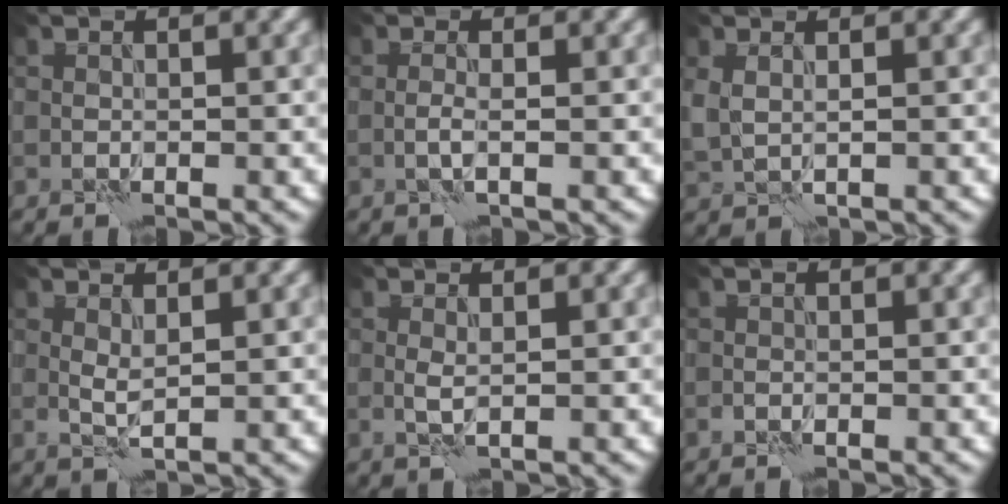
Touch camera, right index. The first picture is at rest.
{"total": 1.0, "force": [-0.2, 0.0, 1.0], "torque": [-0.020, 0.002, -0.008]}
{"total": 1.8, "force": [0.5, 0.9, 1.4], "torque": [-0.038, 0.000, 0.013]}
{"total": 1.3, "force": [0.5, 0.3, 1.2], "torque": [-0.028, -0.001, 0.010]}
{"total": 0.9, "force": [0.4, -0.1, 0.8], "torque": [-0.017, -0.001, 0.008]}
{"total": 0.7, "force": [-0.5, 0.3, 0.4], "torque": [-0.008, 0.002, -0.009]}